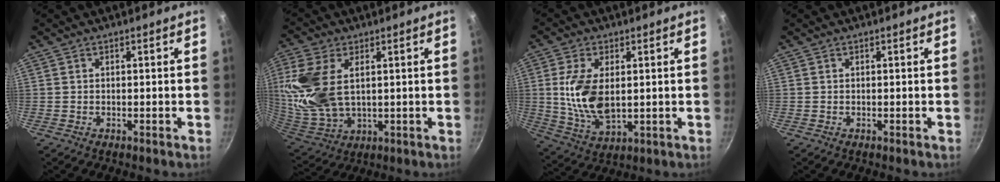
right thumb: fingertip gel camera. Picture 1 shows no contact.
{"total": 16.9, "force": [2.9, 10.0, 13.4], "torque": [-0.305, -0.010, 0.068]}
{"total": 11.7, "force": [1.0, 6.3, 9.8], "torque": [-0.192, -0.014, 0.032]}
{"total": 0.0}